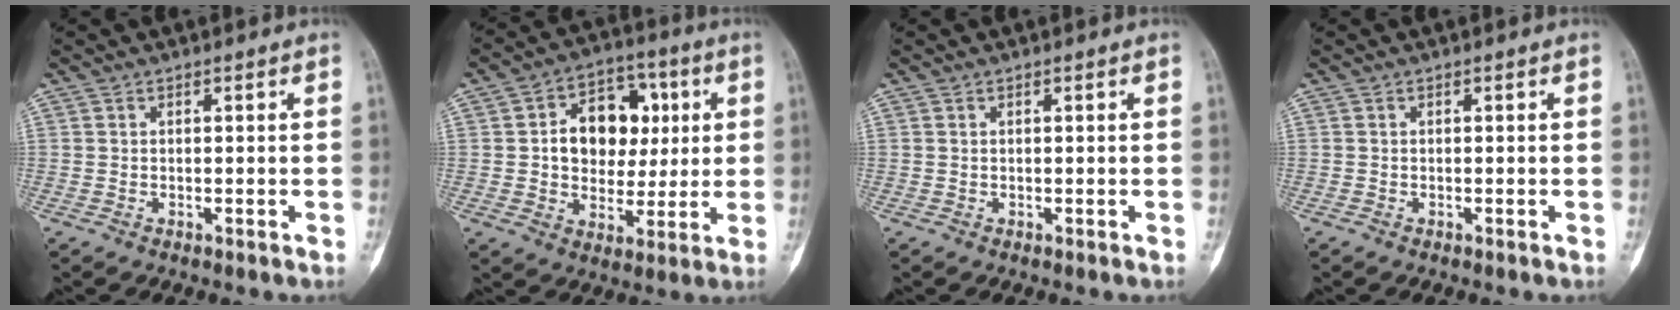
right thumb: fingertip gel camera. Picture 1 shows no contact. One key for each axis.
{"total": 14.0, "fx": 2.3, "fy": 10.5, "fz": 8.9, "tx": -0.083, "ty": 0.011, "tz": 0.036}
{"total": 0.0}
{"total": 0.0}